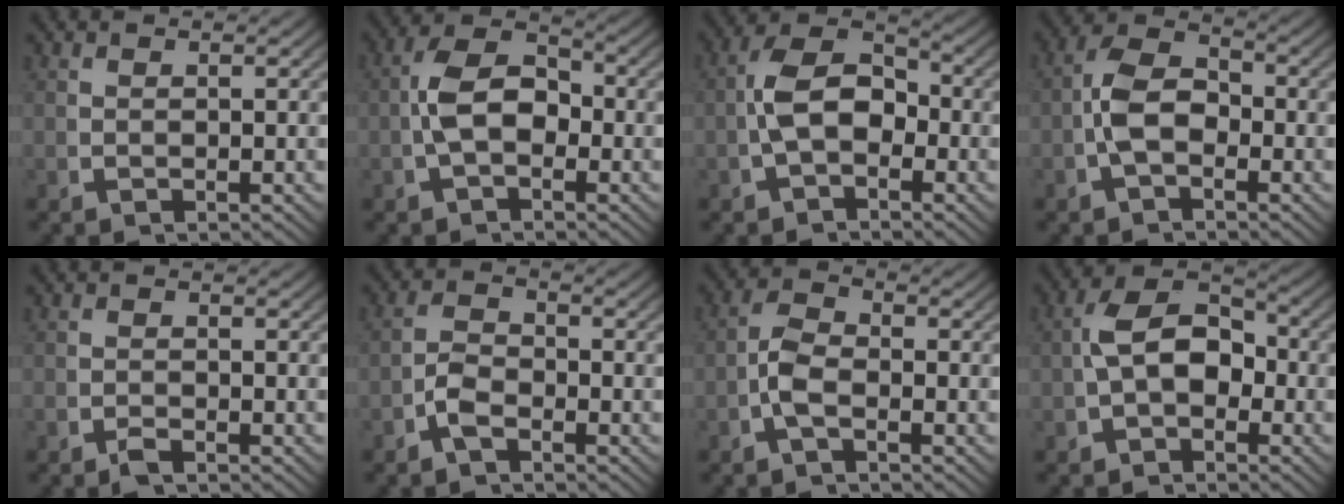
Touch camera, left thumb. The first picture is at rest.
{"total": 6.7, "force": [-0.4, 4.4, 5.0], "torque": [-0.092, -0.010, -0.004]}
{"total": 7.6, "force": [-0.7, 5.2, 5.5], "torque": [-0.100, -0.015, -0.008]}
{"total": 6.1, "force": [-0.7, 4.2, 4.4], "torque": [-0.088, -0.013, -0.011]}
{"total": 1.1, "force": [-1.1, 0.3, 0.3], "torque": [-0.008, -0.005, -0.022]}
{"total": 2.6, "force": [-1.3, 1.6, 1.5], "torque": [-0.030, -0.006, -0.028]}
{"total": 3.5, "force": [-0.7, 2.2, 2.7], "torque": [-0.057, -0.008, -0.016]}
{"total": 7.1, "force": [-0.4, 4.7, 5.3], "torque": [-0.091, -0.014, -0.002]}